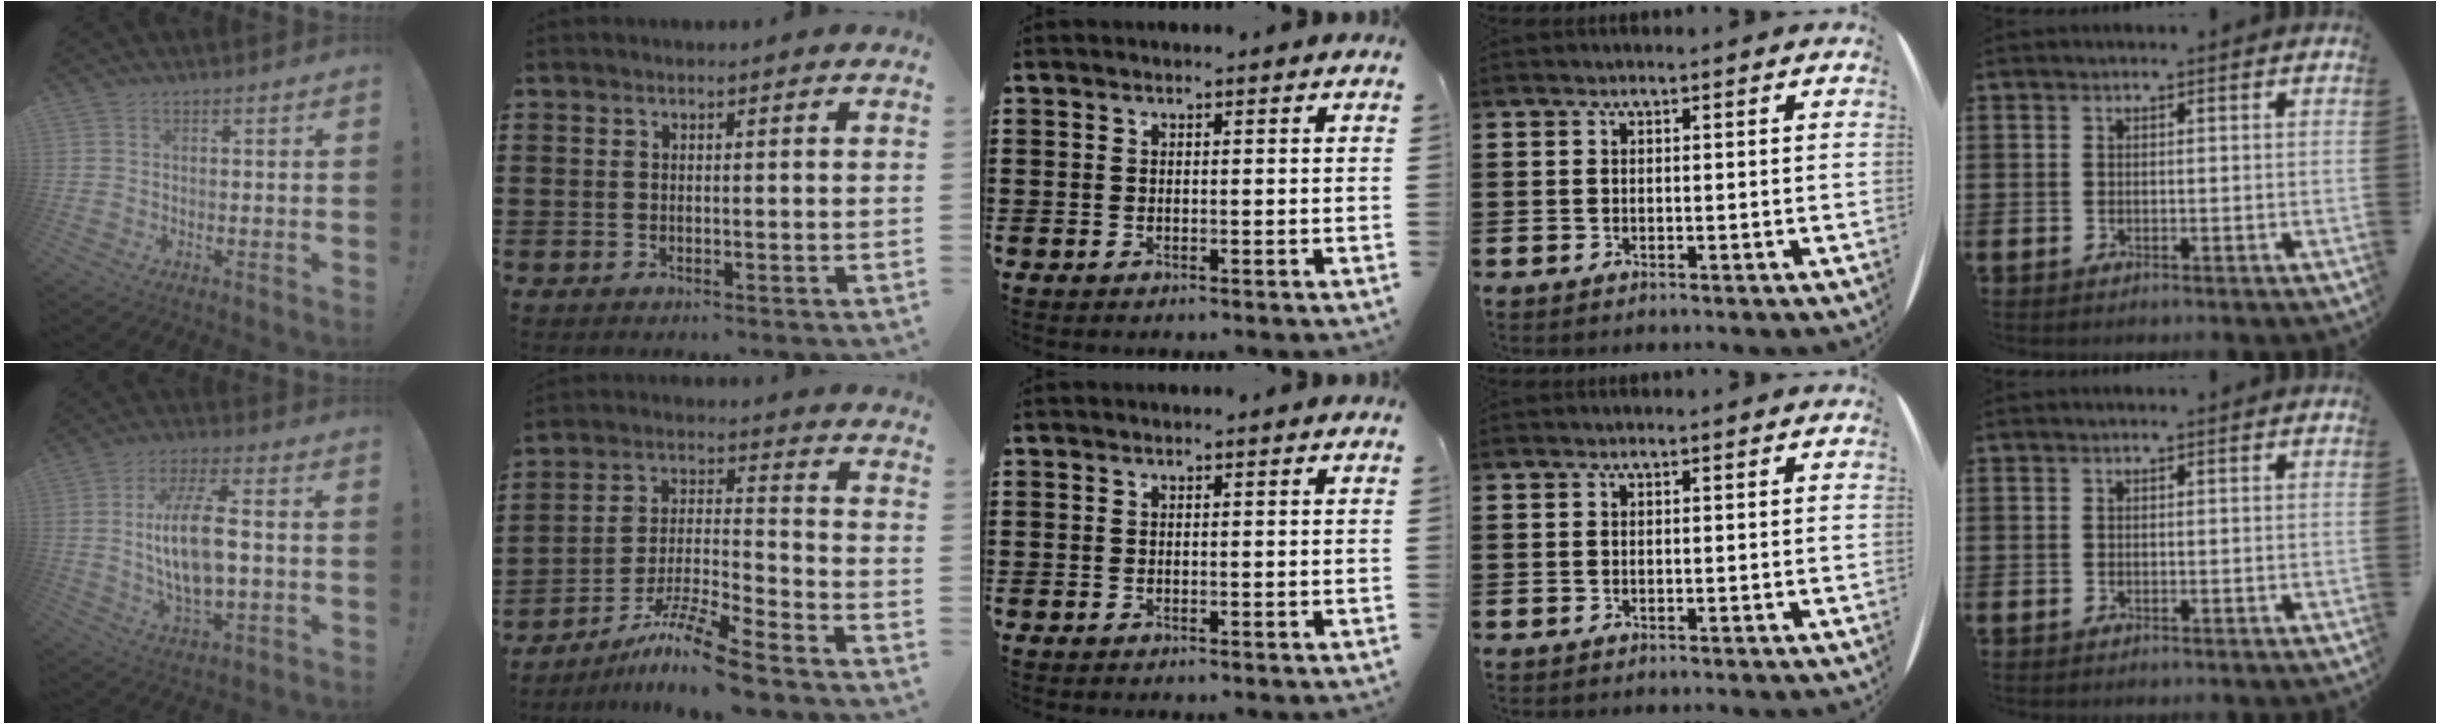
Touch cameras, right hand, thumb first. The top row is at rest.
{"thumb": {"total": 15.2, "force": [0.1, 6.4, 13.8], "torque": [-0.261, -0.007, -0.010]}, "index": {"total": 10.7, "force": [-8.8, 0.4, 6.1], "torque": [-0.113, 0.009, -0.172]}}